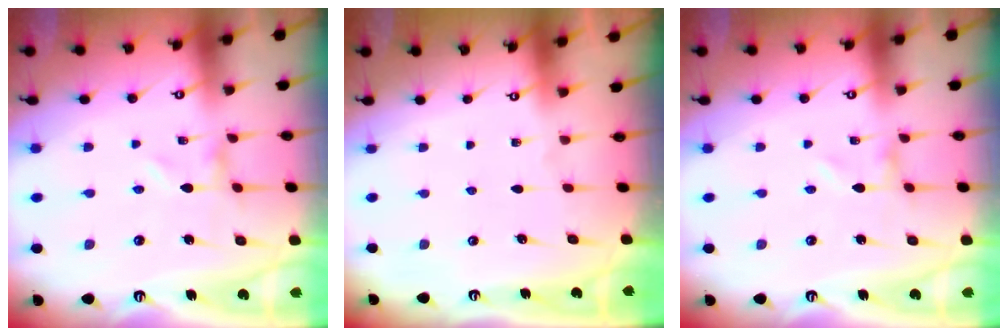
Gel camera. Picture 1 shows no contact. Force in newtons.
{"total": 0.0}
{"total": 0.0}